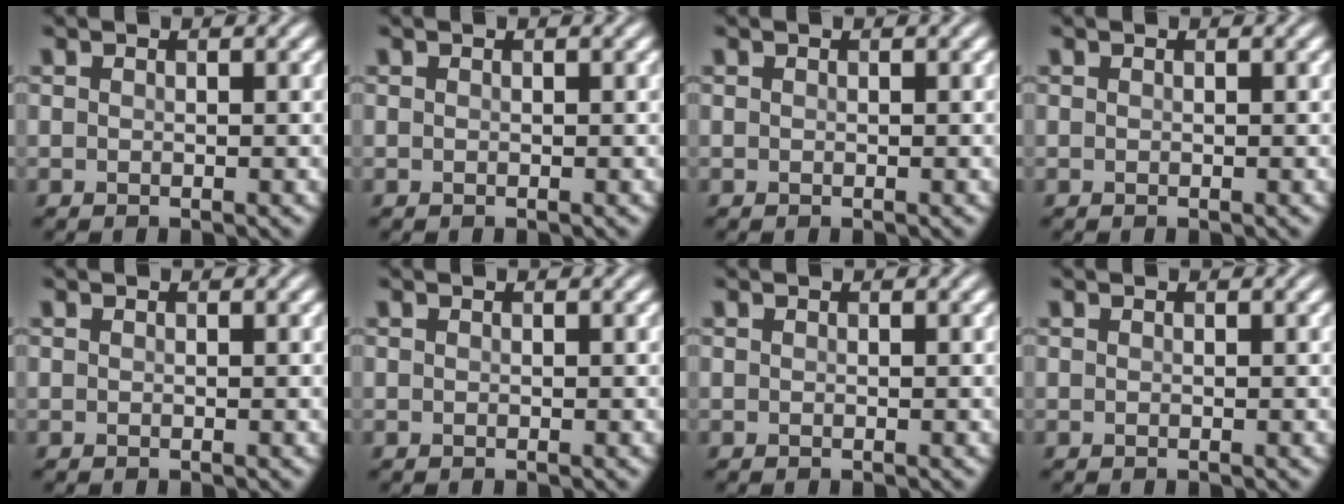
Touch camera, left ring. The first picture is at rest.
{"total": 0.0}
{"total": 0.0}
{"total": 0.0}
{"total": 0.0}
{"total": 0.0}
{"total": 0.0}
{"total": 0.0}